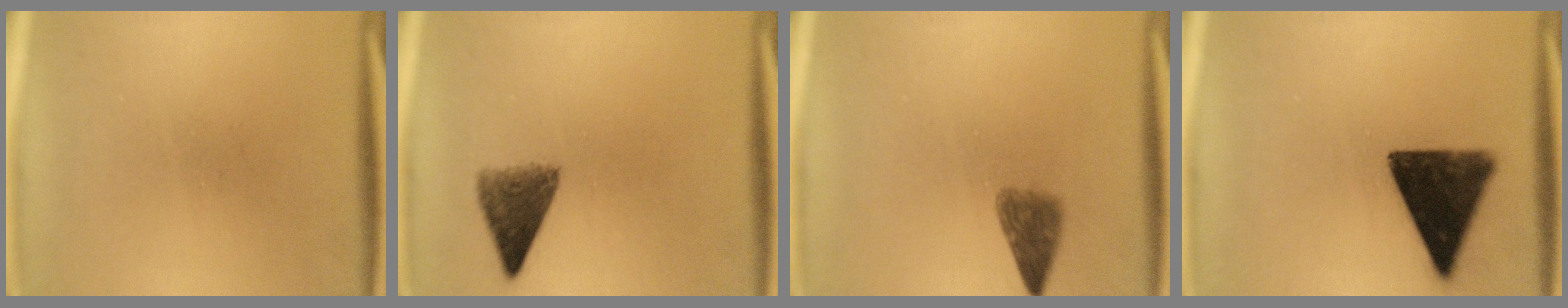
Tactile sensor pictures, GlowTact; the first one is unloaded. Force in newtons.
{"total": 5.4}
{"total": 3.5}
{"total": 13.9}